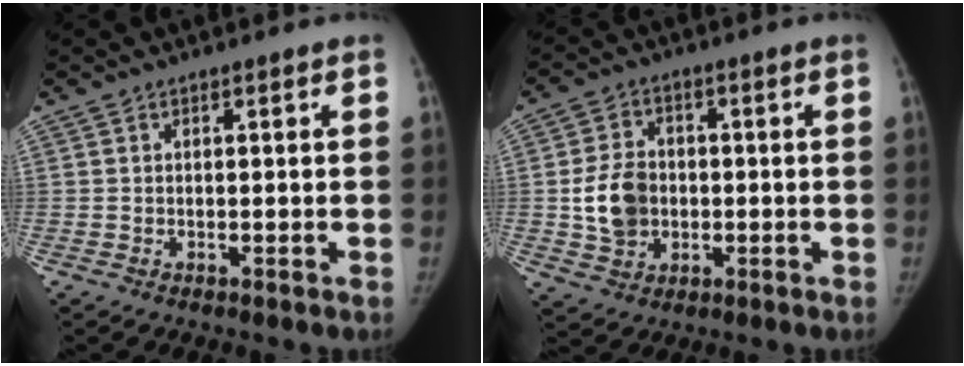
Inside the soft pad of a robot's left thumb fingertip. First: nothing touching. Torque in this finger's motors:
{"motor_torque": [-0.05, 0.16, -0.15, -0.14, 0.03]}